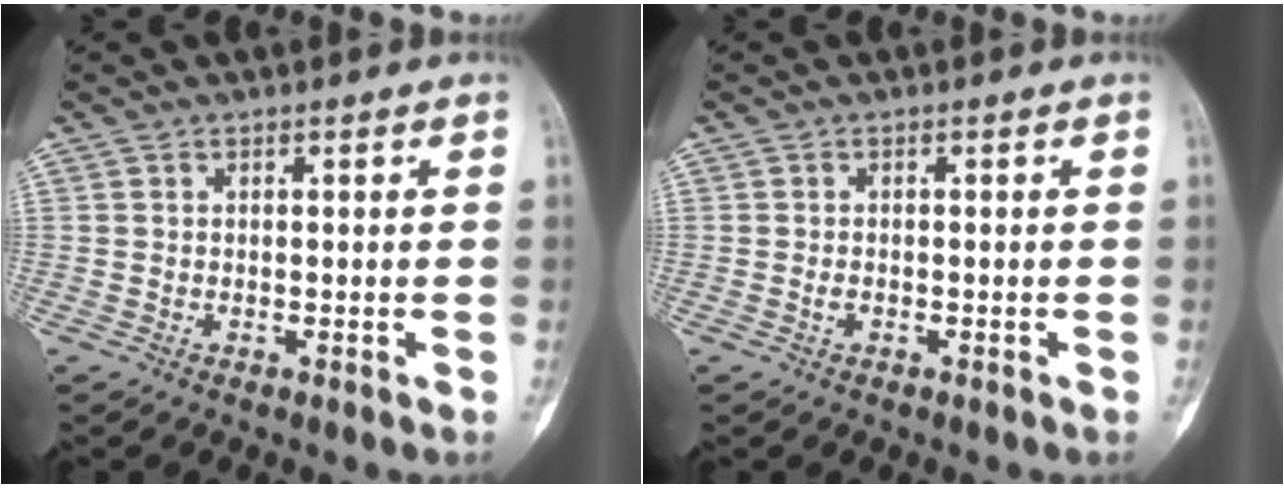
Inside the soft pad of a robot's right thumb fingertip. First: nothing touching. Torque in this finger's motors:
{"motor_torque": [0.24, 0.05, 0.12, -0.30, 0.00]}